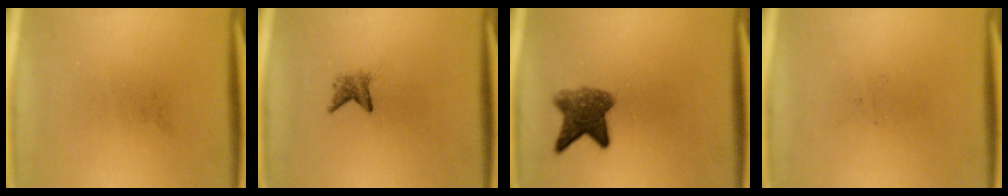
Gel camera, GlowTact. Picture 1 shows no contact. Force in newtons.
{"total": 1.8}
{"total": 6.0}
{"total": 0.0}